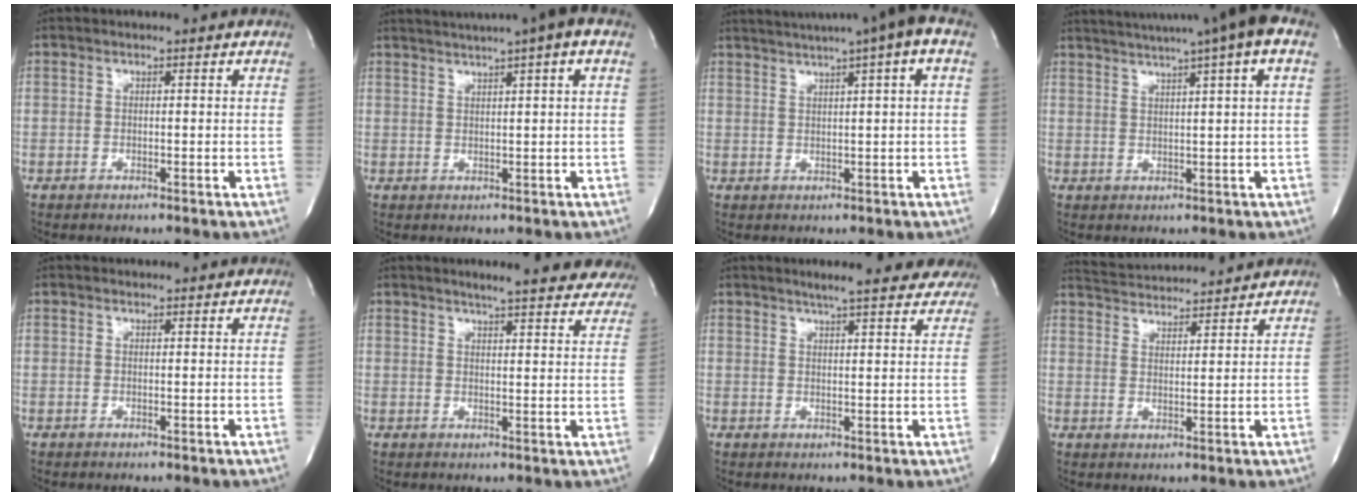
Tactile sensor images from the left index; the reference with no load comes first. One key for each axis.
{"total": 10.1, "fx": 7.0, "fy": -0.4, "fz": 7.2, "tx": -0.118, "ty": 0.031, "tz": 0.085}
{"total": 12.0, "fx": 8.0, "fy": -0.3, "fz": 9.0, "tx": -0.148, "ty": 0.037, "tz": 0.099}
{"total": 15.1, "fx": 11.0, "fy": -0.5, "fz": 10.4, "tx": -0.173, "ty": 0.029, "tz": 0.140}
{"total": 2.7, "fx": 2.6, "fy": 0.6, "fz": 0.2, "tx": -0.006, "ty": 0.015, "tz": 0.029}
{"total": 16.2, "fx": 14.8, "fy": 2.7, "fz": 6.0, "tx": -0.068, "ty": -0.022, "tz": 0.163}
{"total": 13.7, "fx": 12.3, "fy": 2.2, "fz": 5.5, "tx": -0.059, "ty": 0.005, "tz": 0.140}
{"total": 12.1, "fx": 11.6, "fy": 1.1, "fz": 3.1, "tx": -0.064, "ty": 0.021, "tz": 0.171}